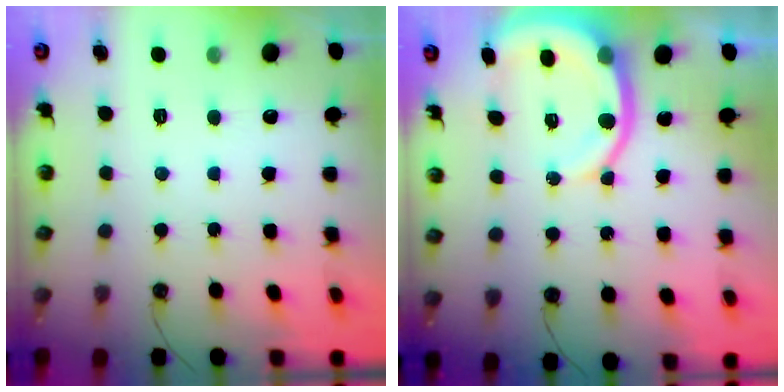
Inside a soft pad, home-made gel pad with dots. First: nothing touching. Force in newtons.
{"total": 9.5, "press": 9.5, "slide": 1.2}